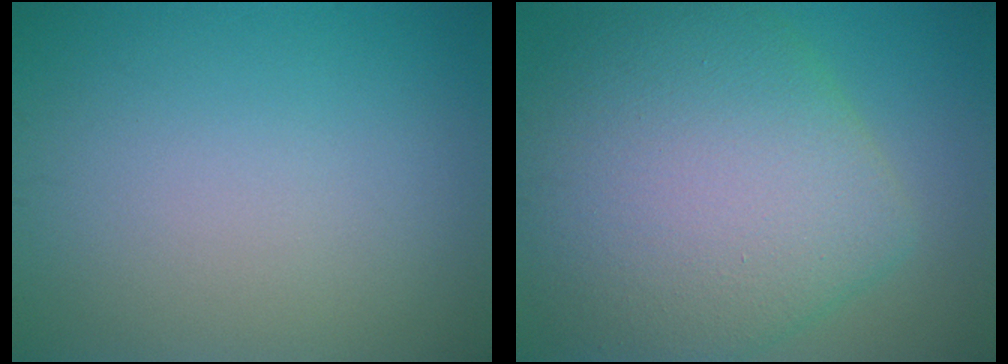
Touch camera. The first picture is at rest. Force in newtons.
{"total": 11.1, "press": 11.1, "slide": 0.5}